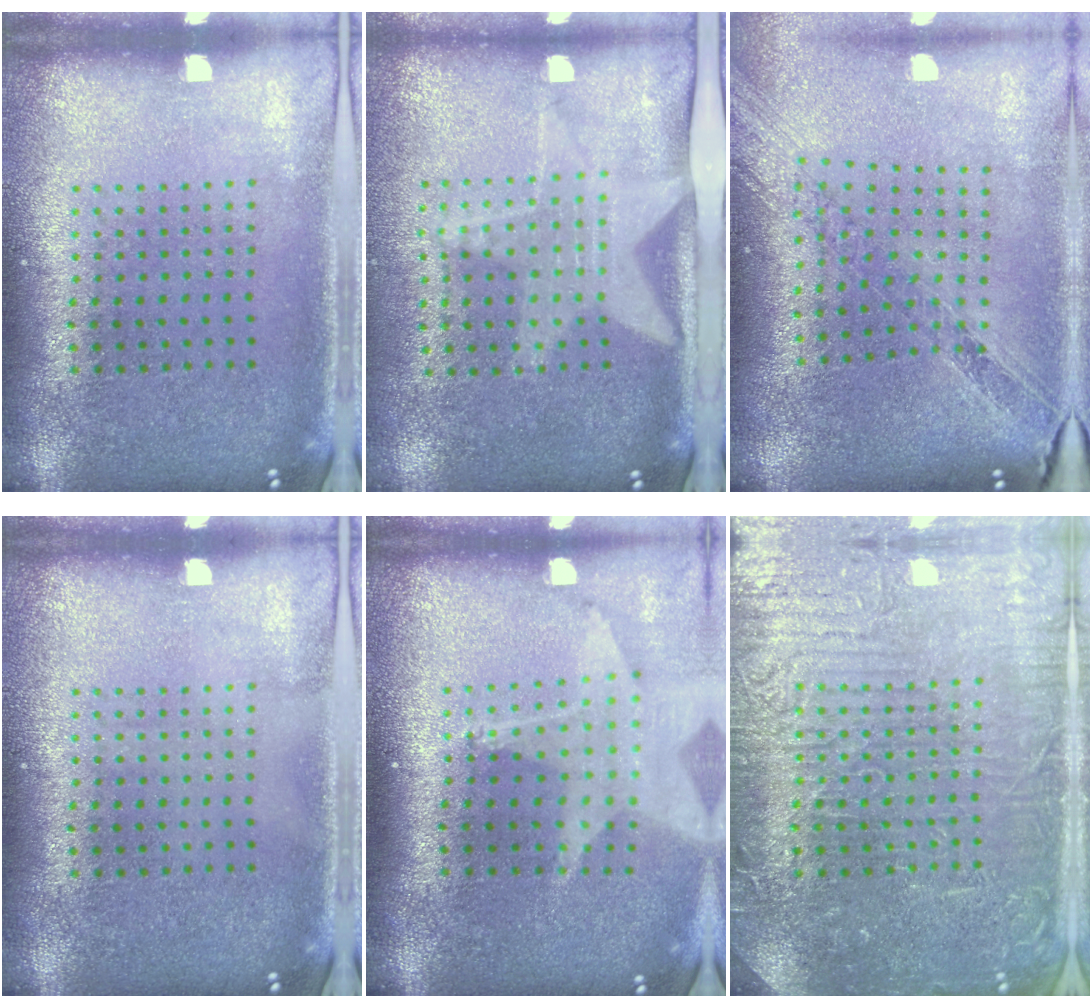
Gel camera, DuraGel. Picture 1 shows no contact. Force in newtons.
{"total": 2.0, "press": 1.6, "slide": 1.2}
{"total": 1.1, "press": 1.1, "slide": 0.2}
{"total": 0.0}
{"total": 1.8, "press": 1.5, "slide": 1.1}
{"total": 4.7, "press": 4.6, "slide": 1.1}